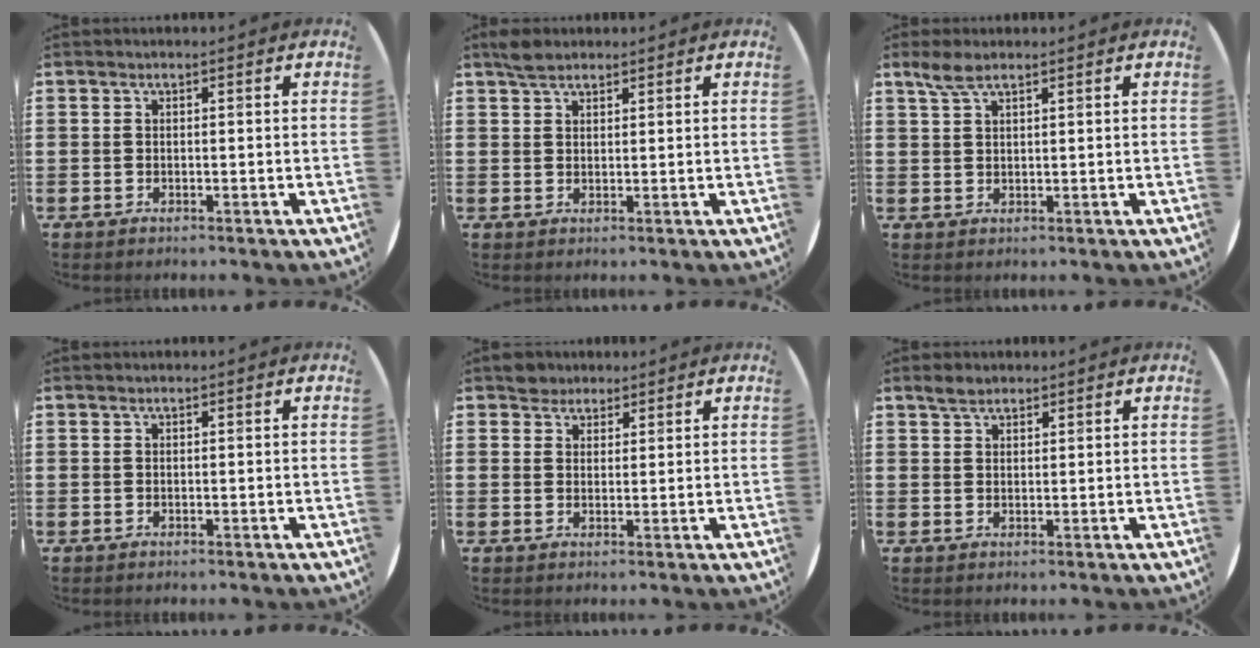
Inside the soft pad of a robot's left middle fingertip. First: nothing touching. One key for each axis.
{"total": 2.4, "fx": 2.1, "fy": 0.9, "fz": 0.8, "tx": -0.013, "ty": 0.003, "tz": 0.038}
{"total": 2.9, "fx": 2.2, "fy": 0.8, "fz": 1.8, "tx": -0.040, "ty": 0.003, "tz": 0.040}
{"total": 0.0}
{"total": 2.6, "fx": 2.4, "fy": 1.2, "fz": -0.1, "tx": 0.004, "ty": 0.003, "tz": 0.046}
{"total": 2.0, "fx": 1.8, "fy": 0.8, "fz": 0.5, "tx": -0.005, "ty": 0.001, "tz": 0.034}